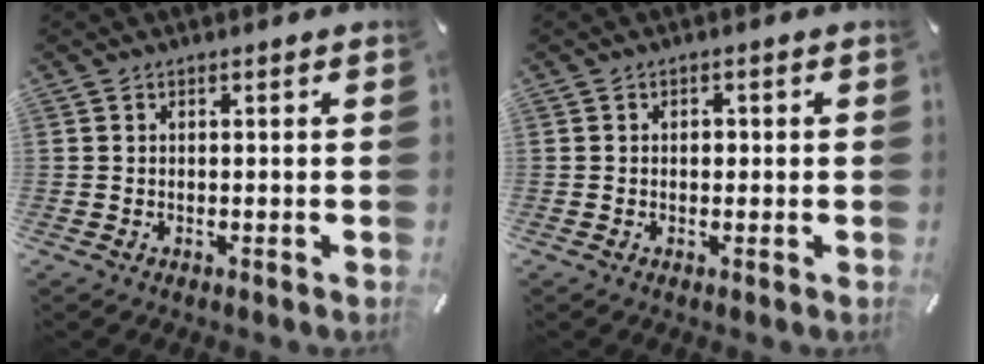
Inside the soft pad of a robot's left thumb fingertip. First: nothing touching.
{"total": 1.5, "force": [-0.1, 1.3, 0.7], "torque": [-0.007, 0.003, -0.007]}